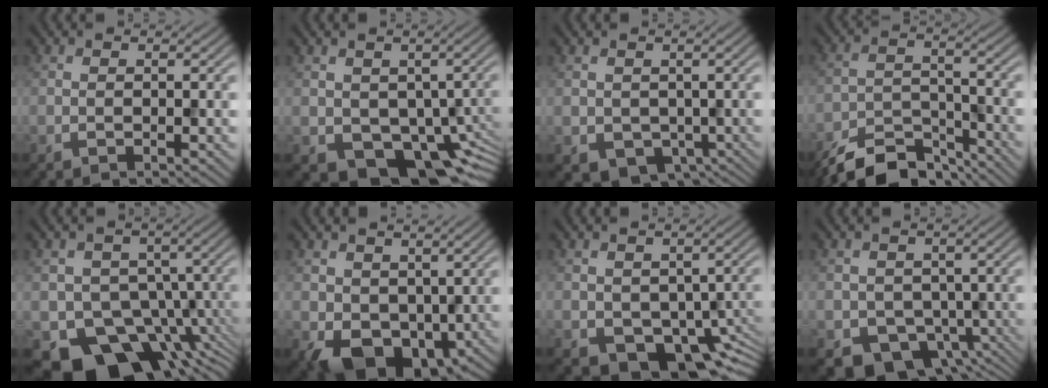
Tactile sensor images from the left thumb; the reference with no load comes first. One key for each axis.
{"total": 9.1, "fx": -2.7, "fy": 6.2, "fz": 6.0, "tx": -0.087, "ty": -0.043, "tz": -0.028}
{"total": 3.3, "fx": -0.4, "fy": 3.0, "fz": 1.4, "tx": -0.035, "ty": -0.026, "tz": 0.006}
{"total": 7.9, "fx": -7.3, "fy": 2.1, "fz": 2.1, "tx": -0.035, "ty": -0.009, "tz": -0.136}
{"total": 11.4, "fx": -5.2, "fy": 8.7, "fz": 5.3, "tx": -0.065, "ty": -0.037, "tz": -0.086}
{"total": 7.6, "fx": -0.3, "fy": 6.0, "fz": 4.6, "tx": -0.094, "ty": -0.033, "tz": 0.003}
{"total": 8.3, "fx": -3.0, "fy": 5.5, "fz": 5.3, "tx": -0.074, "ty": -0.039, "tz": -0.029}
{"total": 5.5, "fx": -1.9, "fy": 4.7, "fz": 2.1, "tx": -0.035, "ty": -0.030, "tz": -0.026}